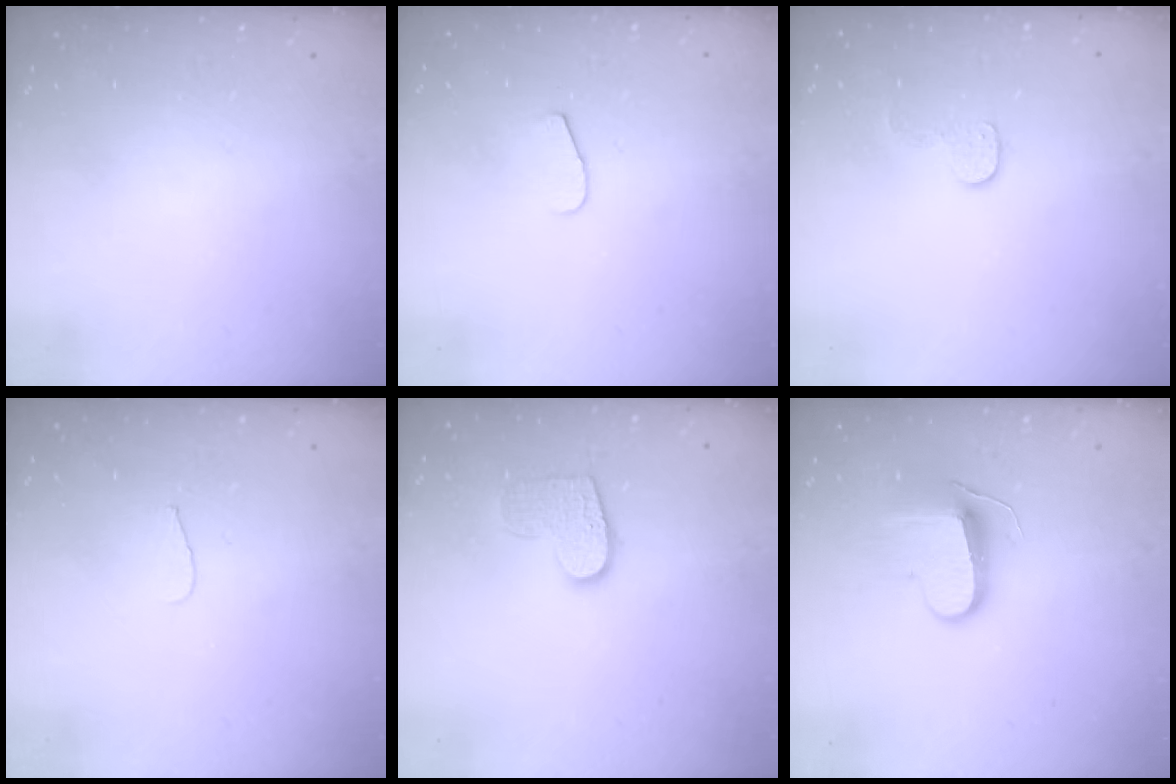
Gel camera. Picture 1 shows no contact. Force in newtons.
{"total": 5.5, "press": 5.5, "slide": 0.5}
{"total": 6.1, "press": 6.1, "slide": 0.2}
{"total": 4.3, "press": 4.2, "slide": 0.4}
{"total": 9.8, "press": 9.8, "slide": 0.3}
{"total": 9.3, "press": 9.3, "slide": 0.4}